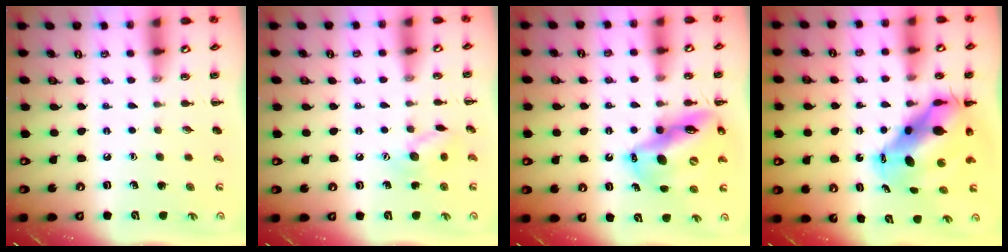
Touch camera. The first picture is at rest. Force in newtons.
{"total": 8.9, "press": 8.8, "slide": 1.0}
{"total": 16.7, "press": 16.1, "slide": 4.6}
{"total": 12.2, "press": 11.8, "slide": 3.2}